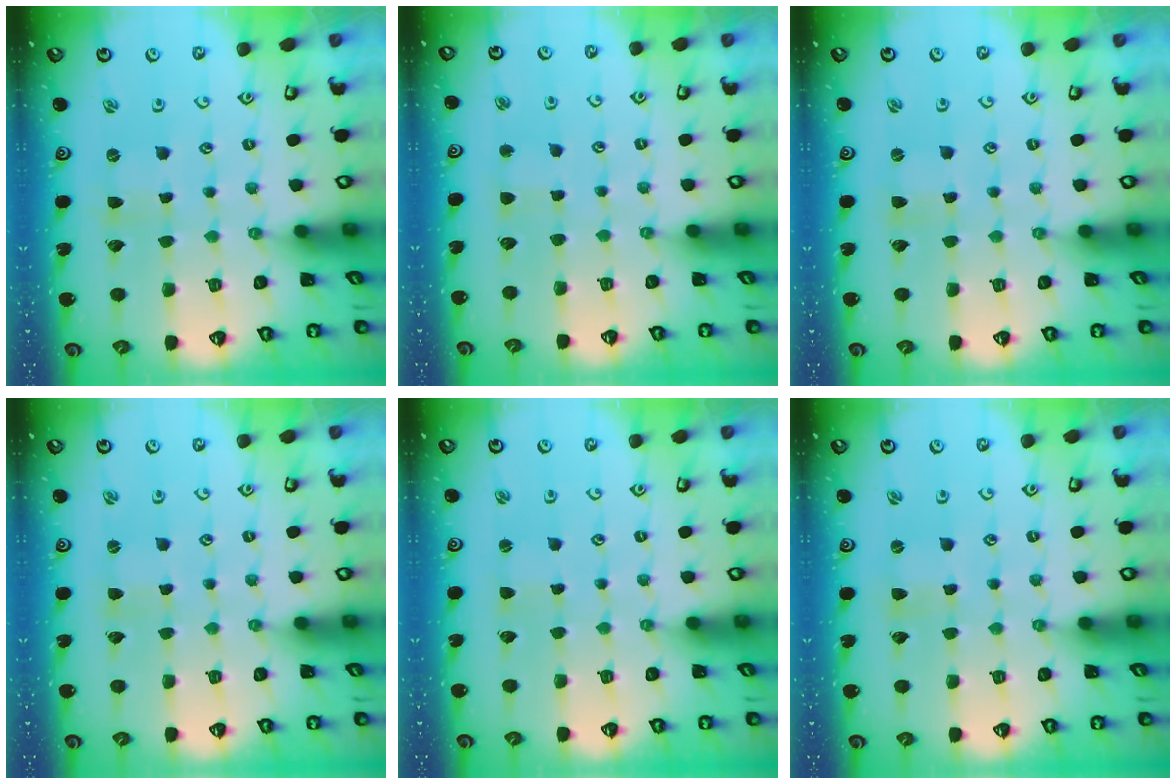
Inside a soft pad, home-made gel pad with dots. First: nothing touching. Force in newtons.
{"total": 2.8, "press": 2.8, "slide": 0.3}
{"total": 0.0}
{"total": 0.6, "press": 0.6, "slide": 0.1}
{"total": 1.1, "press": 1.1, "slide": 0.2}
{"total": 0.0}